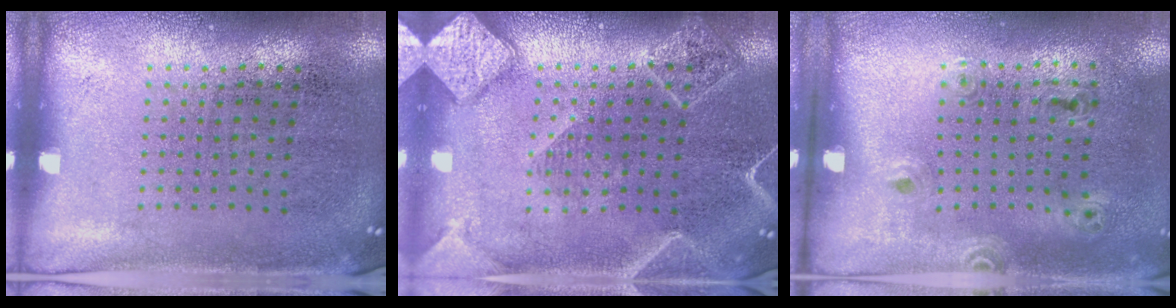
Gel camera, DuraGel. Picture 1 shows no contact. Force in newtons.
{"total": 2.1, "press": 2.1, "slide": 0.3}
{"total": 1.3, "press": 0.8, "slide": 0.9}